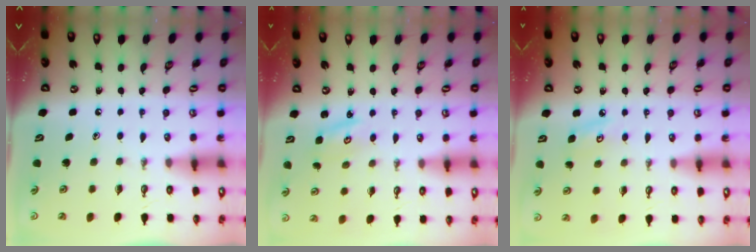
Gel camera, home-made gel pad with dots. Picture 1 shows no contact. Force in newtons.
{"total": 1.8, "press": 1.8, "slide": 0.1}
{"total": 5.6, "press": 5.6, "slide": 0.8}